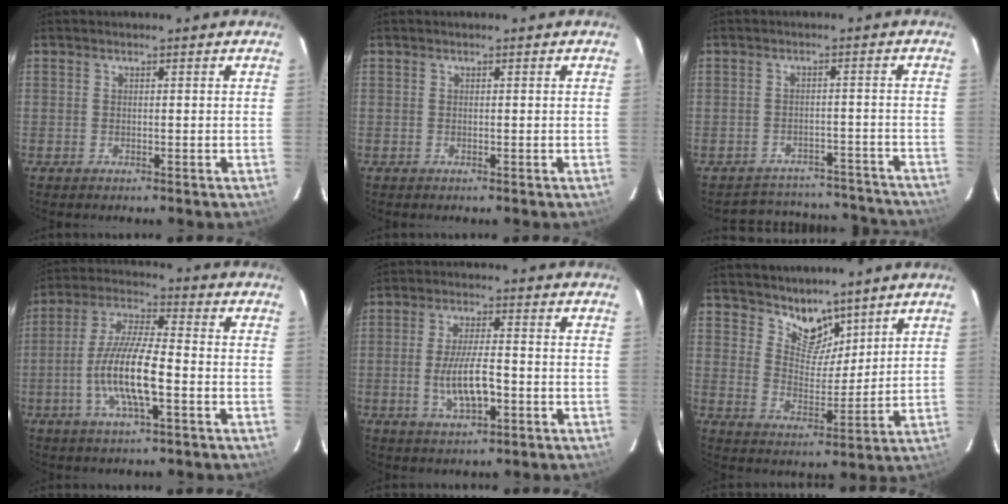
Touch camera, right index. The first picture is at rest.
{"total": 0.0}
{"total": 15.7, "force": [-14.3, 6.0, 2.8], "torque": [-0.061, 0.049, -0.163]}
{"total": 12.3, "force": [-3.7, 2.5, 11.5], "torque": [-0.236, -0.002, -0.072]}
{"total": 8.4, "force": [-2.2, 2.6, 7.7], "torque": [-0.151, -0.005, -0.036]}
{"total": 7.7, "force": [6.2, 3.9, 2.5], "torque": [-0.030, -0.006, 0.113]}